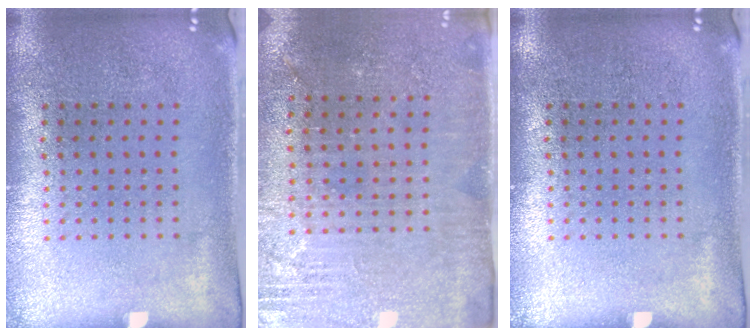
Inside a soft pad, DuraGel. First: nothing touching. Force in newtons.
{"total": 2.8, "press": 2.7, "slide": 0.6}
{"total": 0.0}